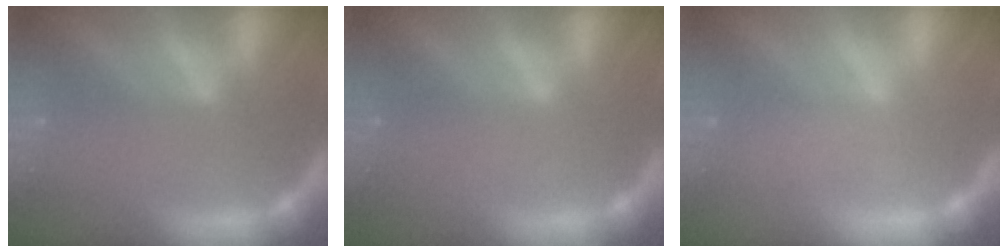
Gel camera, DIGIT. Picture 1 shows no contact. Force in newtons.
{"total": 0.0}
{"total": 1.5}